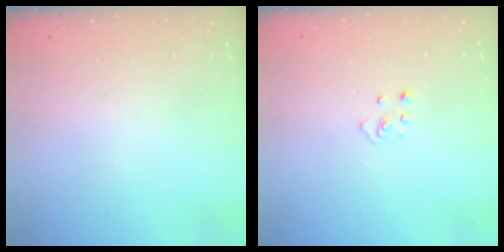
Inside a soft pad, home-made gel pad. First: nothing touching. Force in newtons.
{"total": 2.5, "press": 2.4, "slide": 0.3}